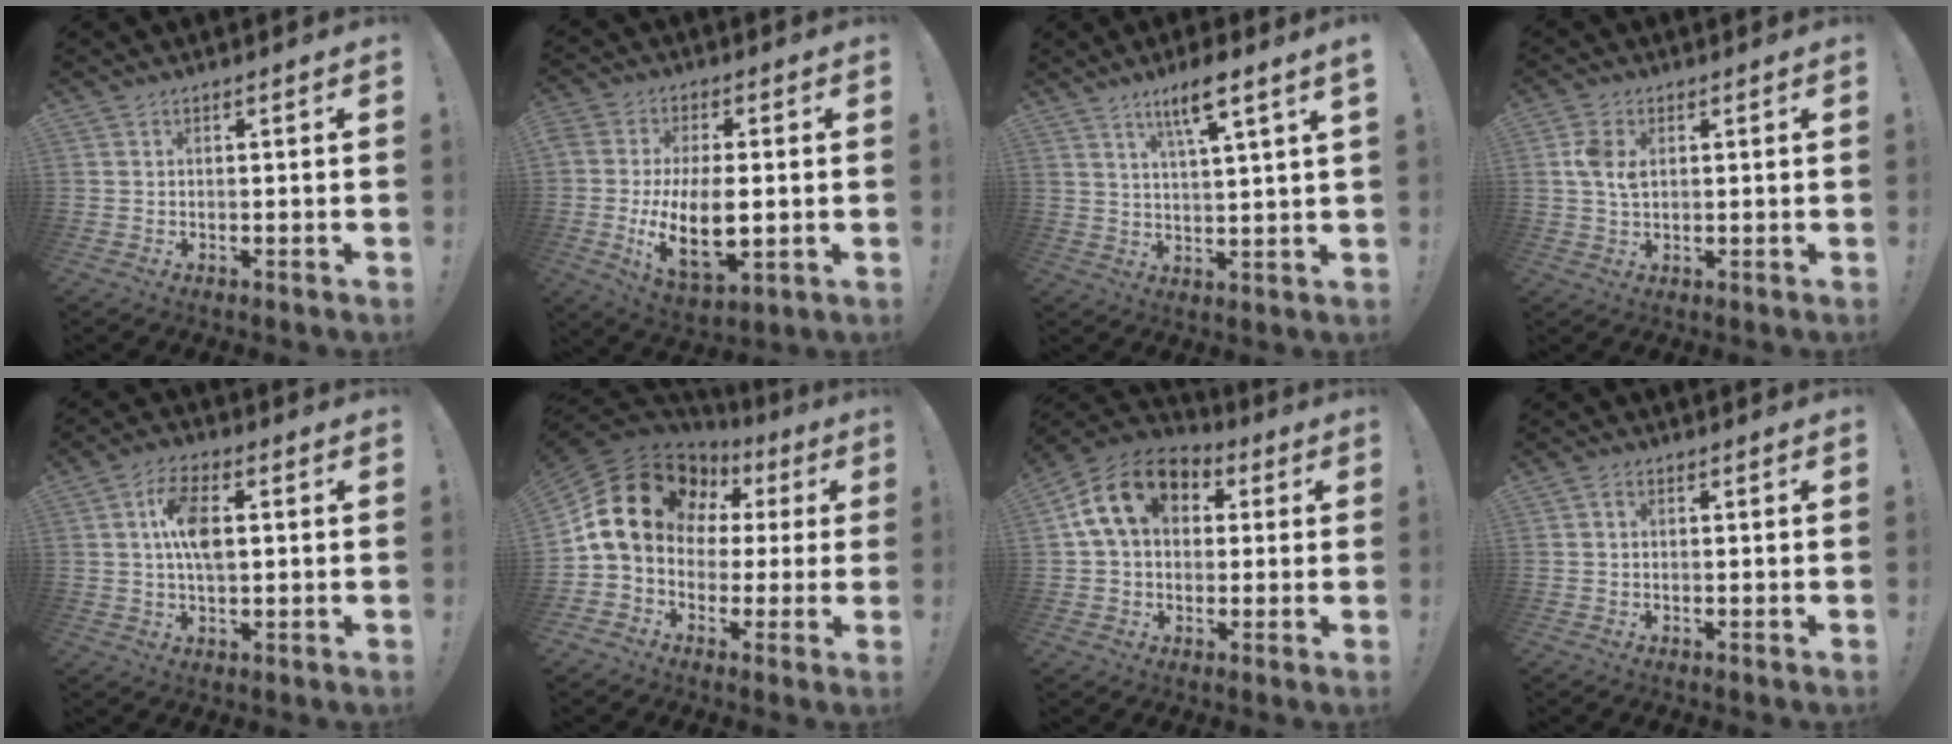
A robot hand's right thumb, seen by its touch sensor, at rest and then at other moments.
{"total": 15.2, "force": [-1.9, 8.1, 12.7], "torque": [-0.225, -0.003, -0.028]}
{"total": 7.9, "force": [5.0, 0.2, 6.2], "torque": [-0.106, -0.017, 0.078]}
{"total": 5.5, "force": [1.3, 3.5, 4.1], "torque": [-0.080, 0.004, 0.023]}
{"total": 9.9, "force": [1.4, 5.3, 8.2], "torque": [-0.140, 0.005, 0.026]}
{"total": 17.9, "force": [6.1, 13.3, 10.4], "torque": [-0.183, -0.021, 0.124]}
{"total": 14.8, "force": [4.7, 10.5, 9.4], "torque": [-0.153, 0.007, 0.092]}
{"total": 0.9, "force": [-0.1, 0.6, 0.6], "torque": [-0.019, 0.006, -0.001]}